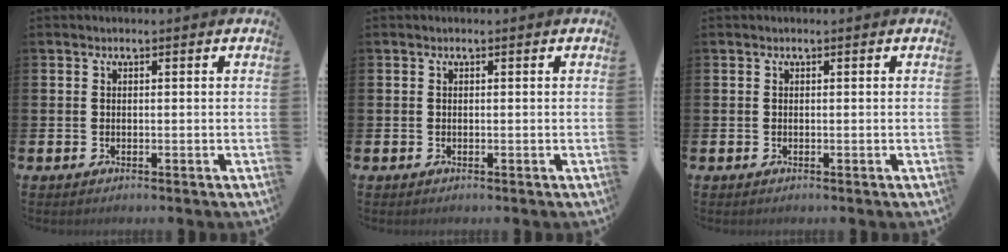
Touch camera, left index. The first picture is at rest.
{"total": 0.0}
{"total": 0.0}